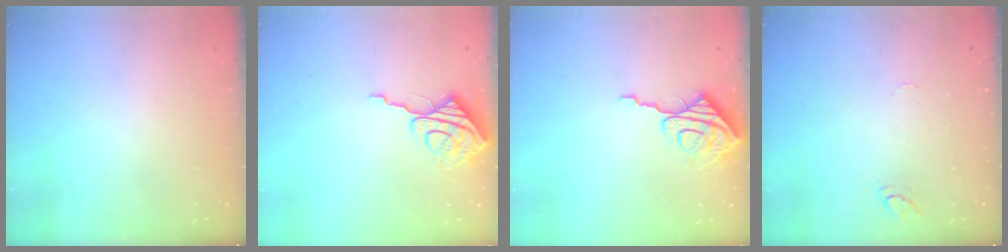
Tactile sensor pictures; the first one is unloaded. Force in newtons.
{"total": 9.0, "press": 8.9, "slide": 0.9}
{"total": 9.4, "press": 9.4, "slide": 0.7}
{"total": 4.4, "press": 4.4, "slide": 0.4}